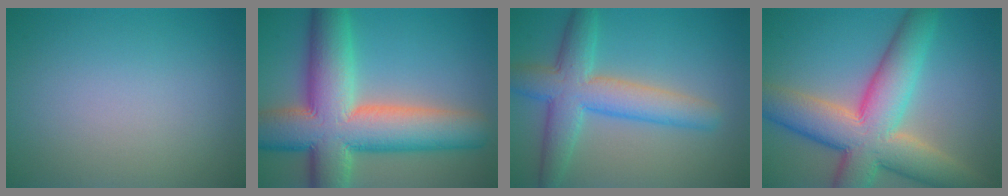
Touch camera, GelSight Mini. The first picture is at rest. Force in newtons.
{"total": 13.8, "press": 13.7, "slide": 0.9}
{"total": 5.5, "press": 5.5, "slide": 0.4}
{"total": 11.3, "press": 11.3, "slide": 0.7}